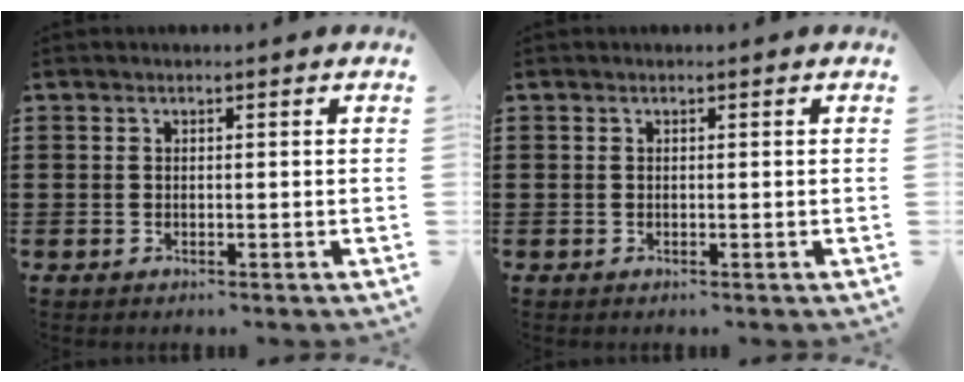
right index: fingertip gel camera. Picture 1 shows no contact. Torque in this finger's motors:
{"motor_torque": [0.00, 0.00, 0.00, 0.00]}